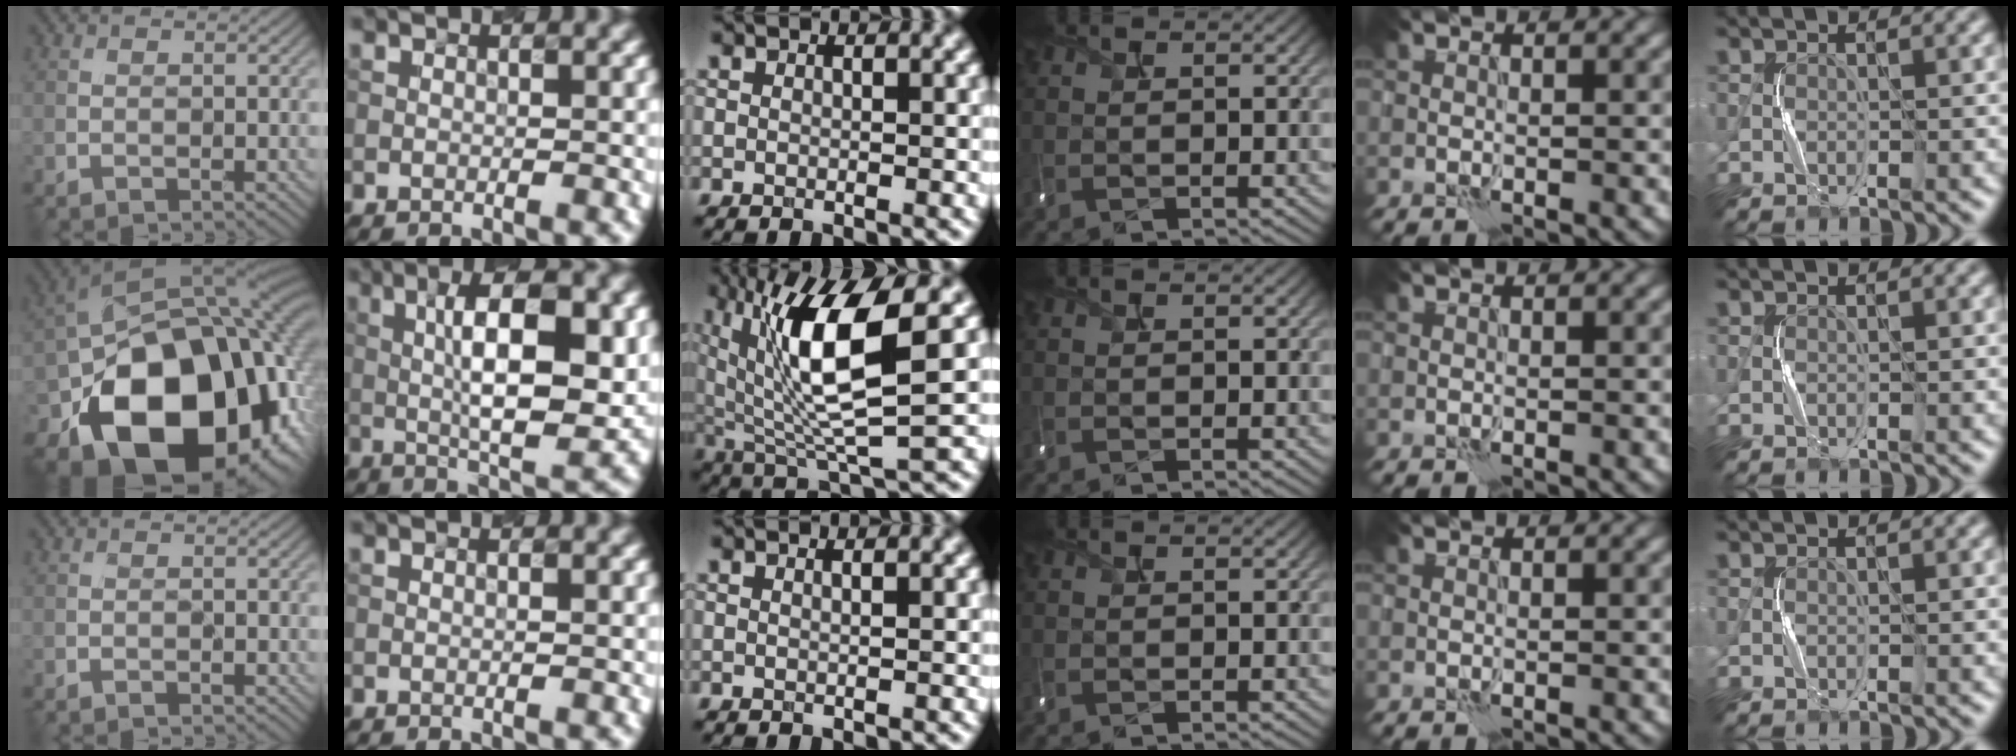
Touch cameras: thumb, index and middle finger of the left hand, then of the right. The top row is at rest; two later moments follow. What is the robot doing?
{"motion": "shake", "object": "tambourine"}